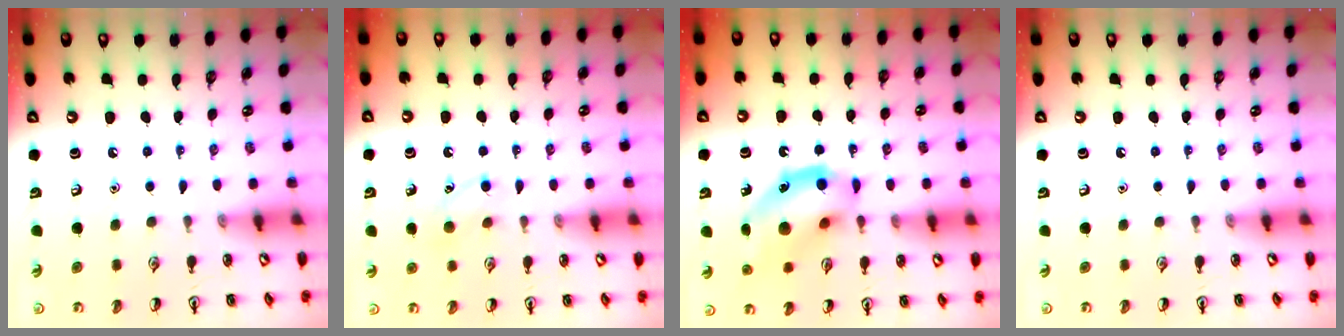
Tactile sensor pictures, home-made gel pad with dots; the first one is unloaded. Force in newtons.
{"total": 8.0, "press": 7.8, "slide": 1.8}
{"total": 14.4, "press": 14.2, "slide": 2.2}
{"total": 0.0}